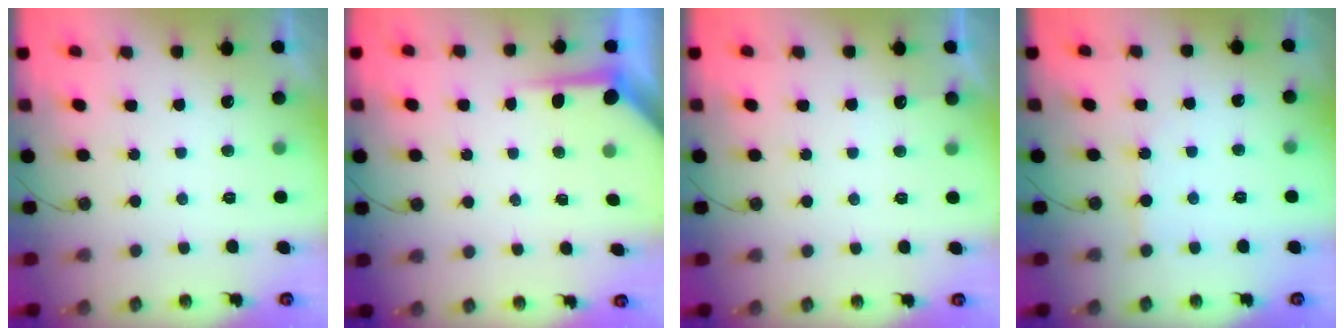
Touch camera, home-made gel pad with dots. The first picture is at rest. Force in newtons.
{"total": 4.8, "press": 4.8, "slide": 0.2}
{"total": 4.6, "press": 4.5, "slide": 0.6}
{"total": 3.4, "press": 3.4, "slide": 0.4}